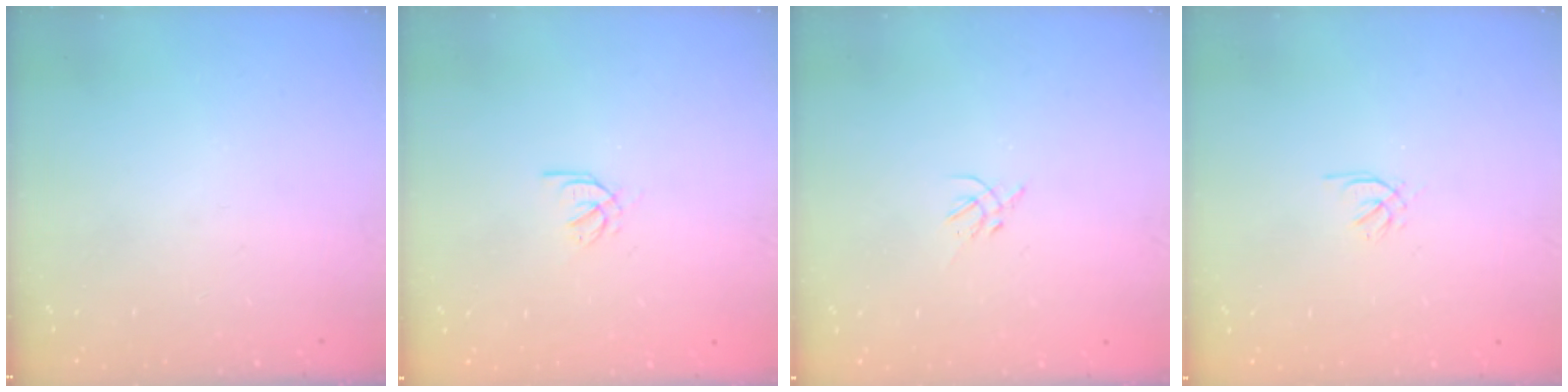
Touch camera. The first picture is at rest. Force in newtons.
{"total": 2.6, "press": 2.5, "slide": 0.6}
{"total": 1.4, "press": 1.3, "slide": 0.5}
{"total": 0.5, "press": 0.3, "slide": 0.4}